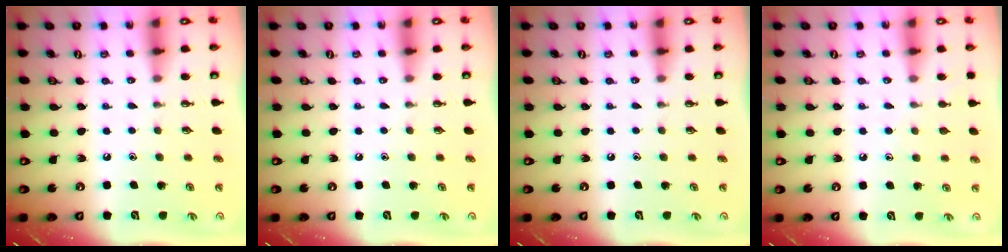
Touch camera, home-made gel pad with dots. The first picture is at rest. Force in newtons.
{"total": 0.0}
{"total": 0.0}
{"total": 5.0, "press": 4.9, "slide": 0.4}